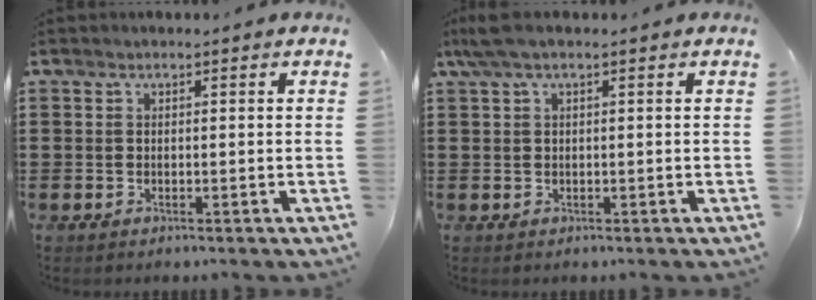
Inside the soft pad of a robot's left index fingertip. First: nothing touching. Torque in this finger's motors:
{"motor_torque": [1.05, -1.09, 0.16, 0.12]}